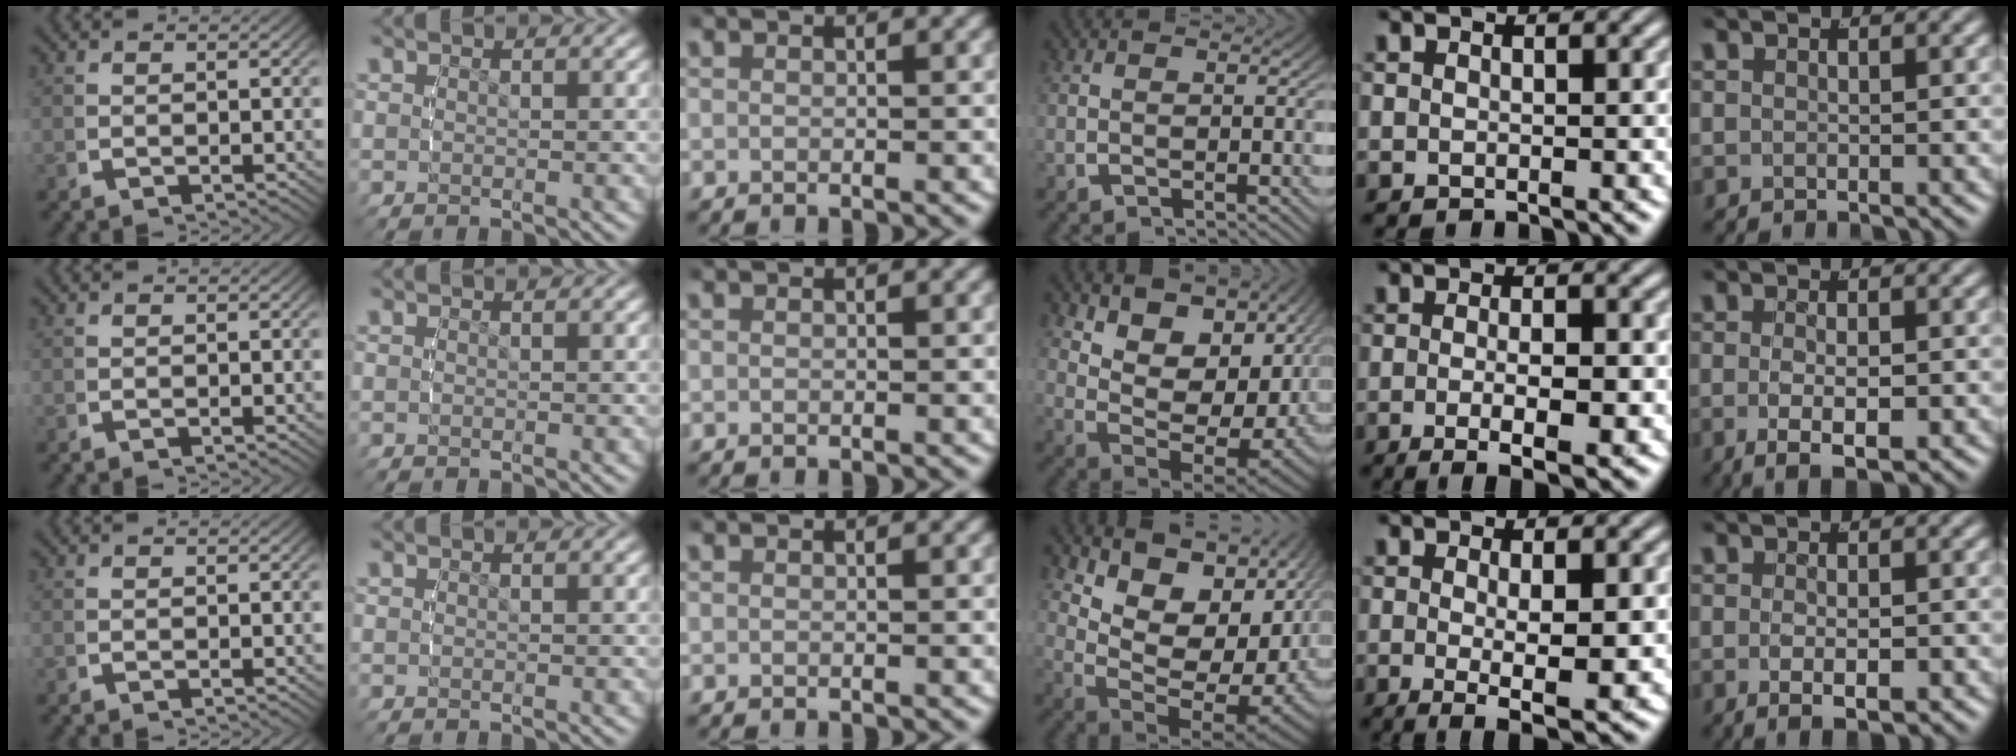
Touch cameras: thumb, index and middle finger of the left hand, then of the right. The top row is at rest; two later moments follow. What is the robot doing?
{"motion": "lift_and_place", "object": "bandage"}